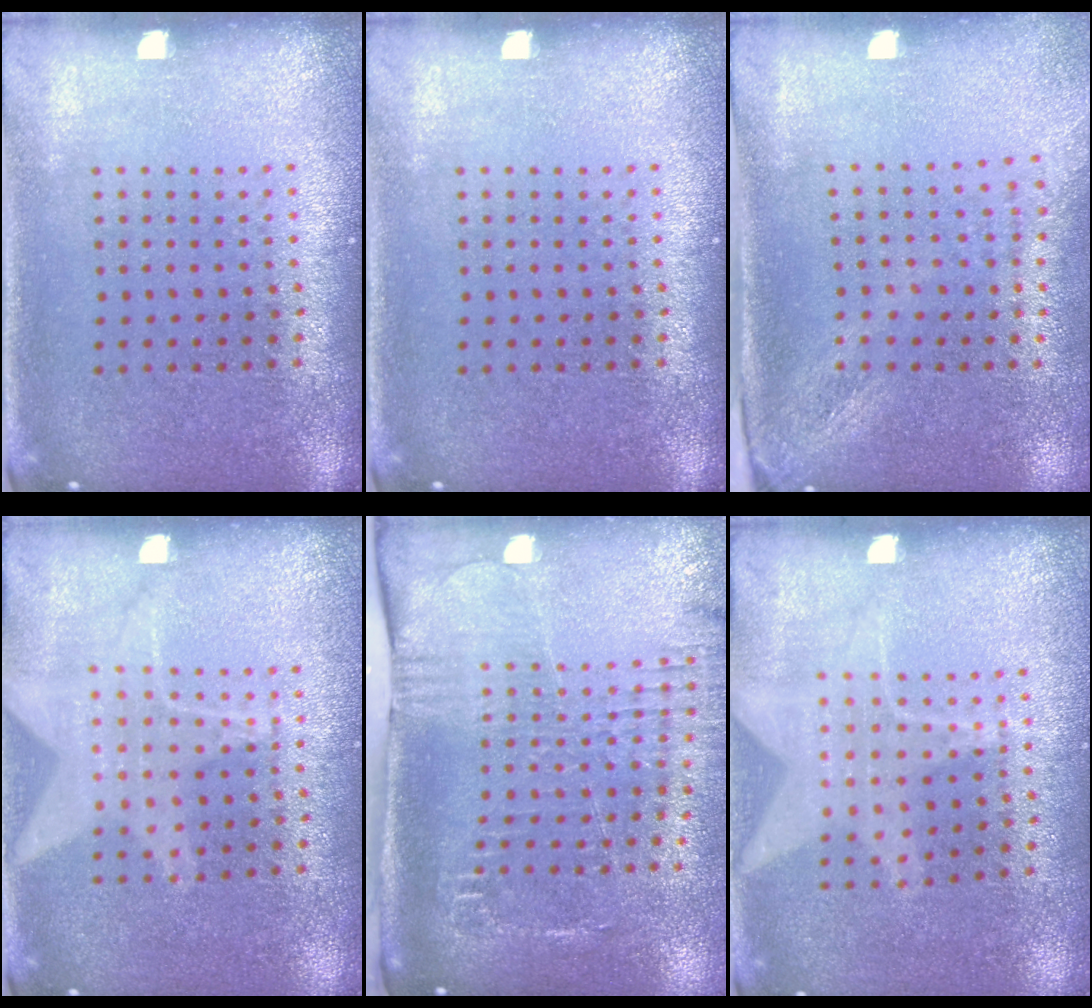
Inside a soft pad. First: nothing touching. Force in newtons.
{"total": 0.0}
{"total": 2.1, "press": 1.7, "slide": 1.3}
{"total": 1.1, "press": 1.0, "slide": 0.4}
{"total": 2.6, "press": 2.1, "slide": 1.6}
{"total": 1.2, "press": 1.2, "slide": 0.2}